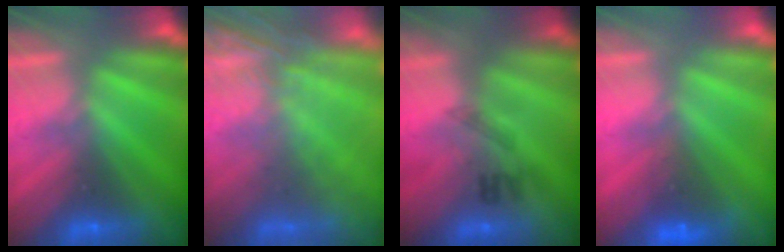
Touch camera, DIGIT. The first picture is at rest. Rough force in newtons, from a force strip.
{"total": 5.6}
{"total": 2.3}
{"total": 3.2}